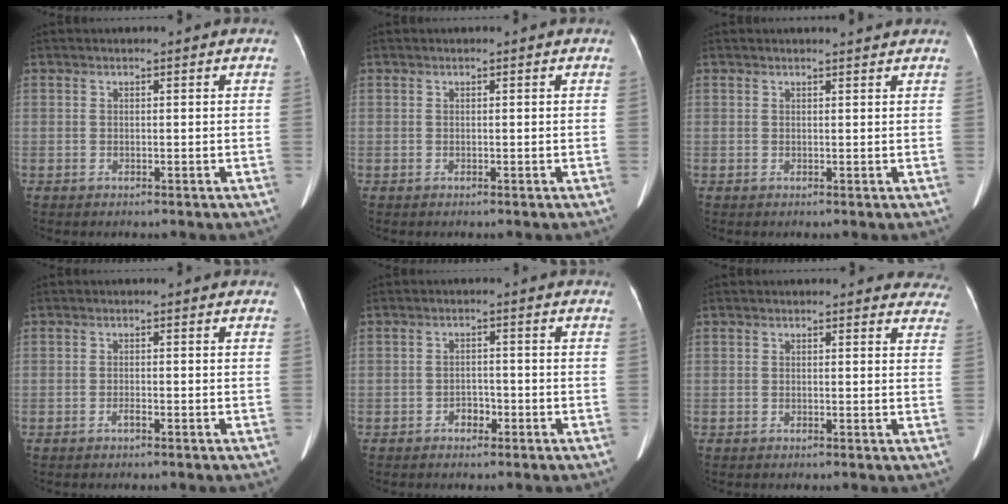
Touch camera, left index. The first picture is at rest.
{"total": 0.0}
{"total": 1.8, "force": [1.8, -0.1, 0.3], "torque": [-0.007, 0.002, 0.022]}
{"total": 0.8, "force": [-0.6, 0.1, 0.5], "torque": [-0.013, 0.000, -0.010]}
{"total": 2.0, "force": [-1.3, 1.2, 0.9], "torque": [-0.012, 0.006, -0.020]}
{"total": 6.4, "force": [5.9, 2.3, 0.7], "torque": [0.030, -0.014, 0.027]}